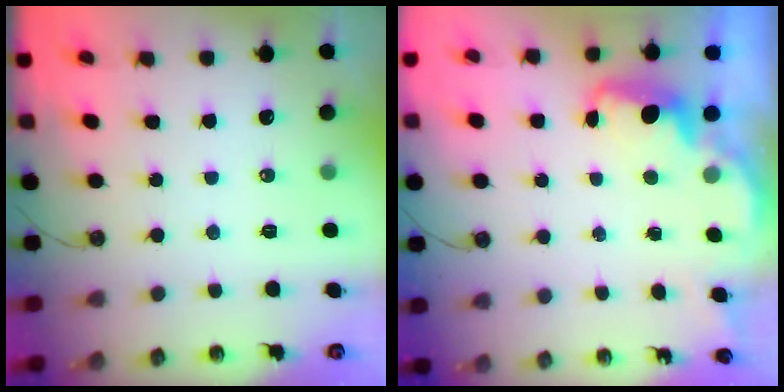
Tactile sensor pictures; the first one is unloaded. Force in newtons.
{"total": 2.5, "press": 2.4, "slide": 0.6}